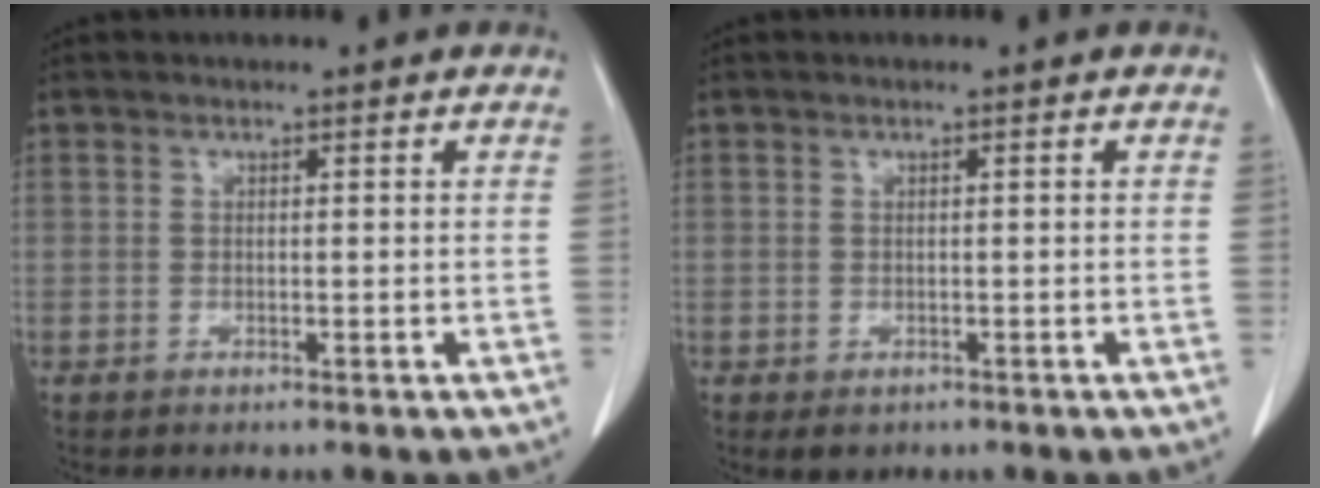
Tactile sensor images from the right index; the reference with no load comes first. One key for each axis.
{"total": 1.7, "fx": -0.9, "fy": 1.3, "fz": 0.8, "tx": -0.011, "ty": -0.001, "tz": -0.003}